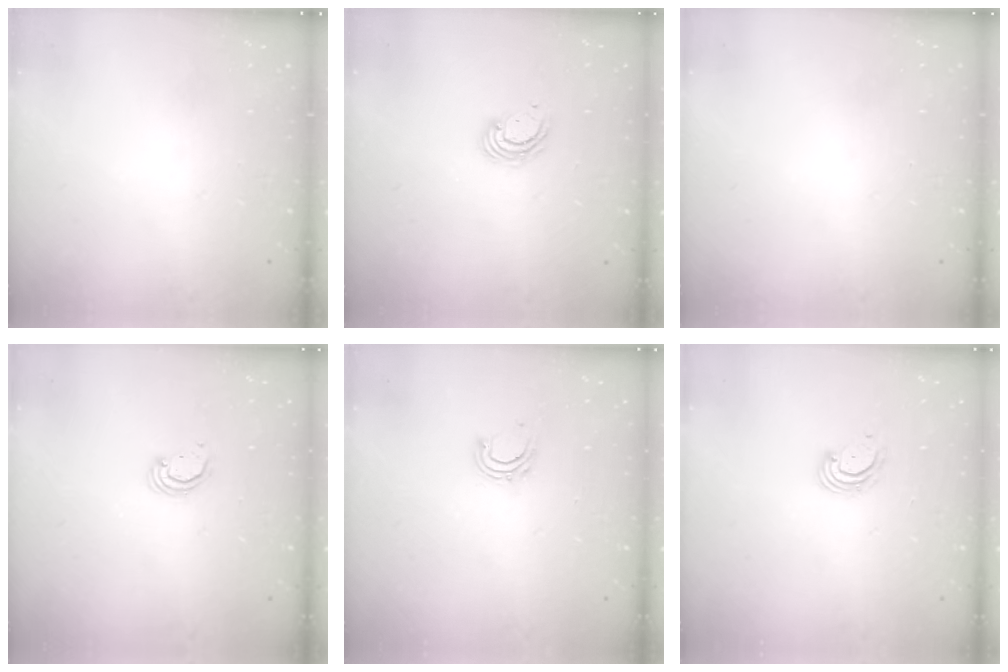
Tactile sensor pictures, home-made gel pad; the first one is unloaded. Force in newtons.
{"total": 4.0, "press": 3.9, "slide": 0.3}
{"total": 0.0}
{"total": 2.3, "press": 2.3, "slide": 0.3}
{"total": 6.0, "press": 5.8, "slide": 1.3}
{"total": 2.9, "press": 2.9, "slide": 0.1}